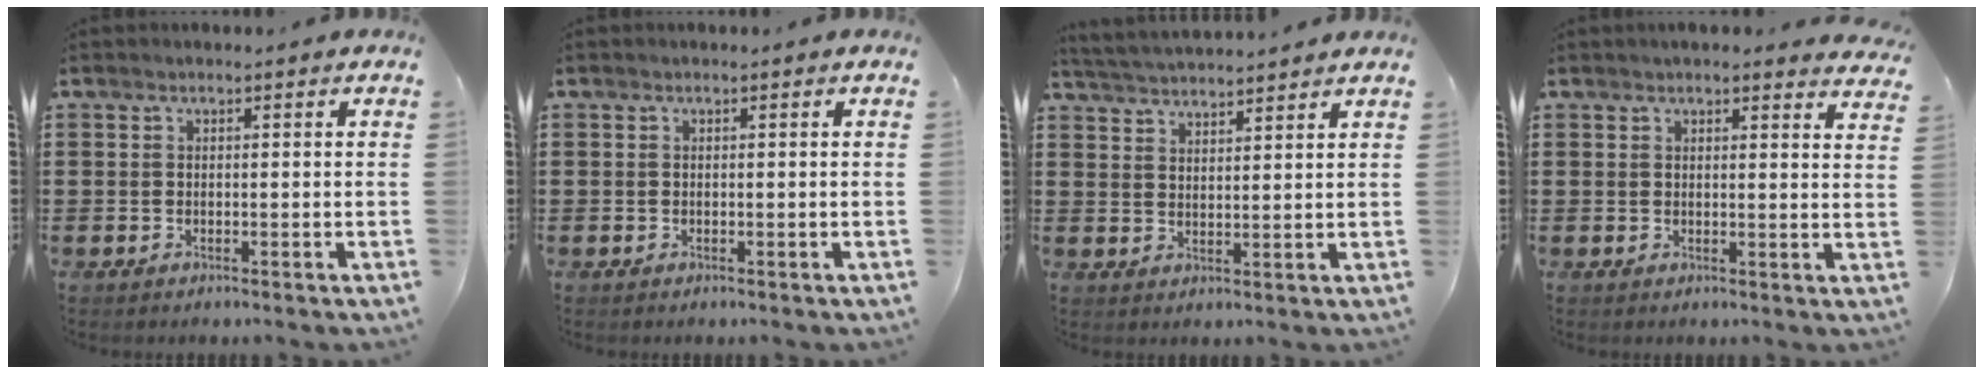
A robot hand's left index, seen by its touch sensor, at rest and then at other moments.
{"total": 0.0}
{"total": 3.3, "force": [3.3, -0.4, 0.0], "torque": [-0.013, -0.013, 0.058]}
{"total": 2.5, "force": [2.4, 0.1, 0.4], "torque": [-0.008, -0.008, 0.044]}